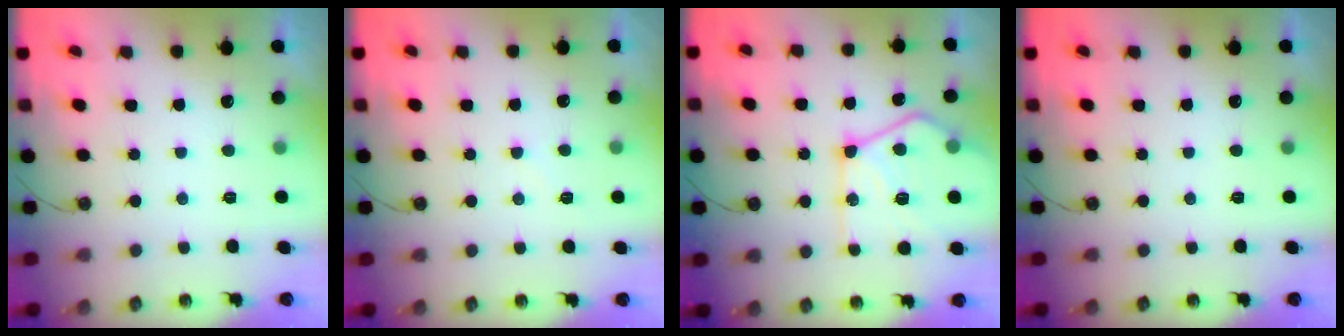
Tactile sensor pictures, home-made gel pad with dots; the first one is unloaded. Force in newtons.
{"total": 3.7, "press": 3.7, "slide": 0.5}
{"total": 18.3, "press": 18.2, "slide": 2.0}
{"total": 0.0}